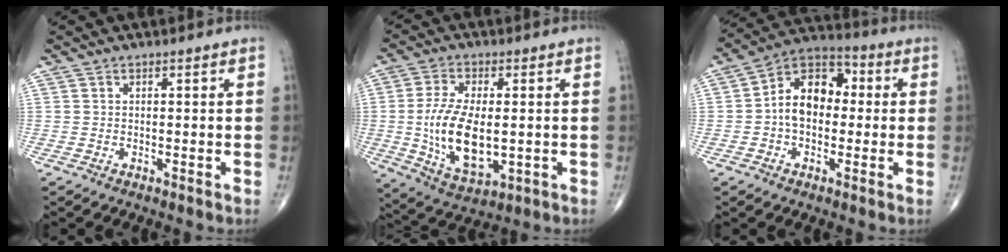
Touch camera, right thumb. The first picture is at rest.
{"total": 14.2, "force": [-0.9, 7.1, 12.3], "torque": [-0.233, -0.016, -0.007]}
{"total": 12.0, "force": [0.0, 8.3, 8.6], "torque": [-0.115, 0.036, -0.016]}